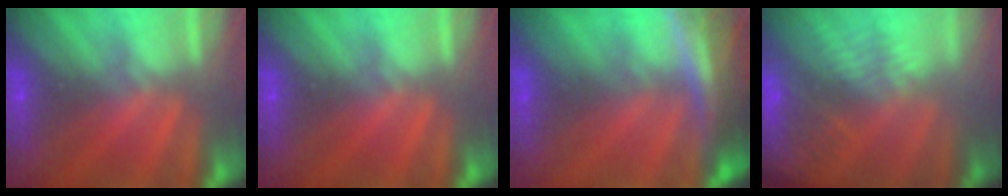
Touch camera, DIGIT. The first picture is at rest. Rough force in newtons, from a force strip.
{"total": 0.0}
{"total": 7.3}
{"total": 9.4}